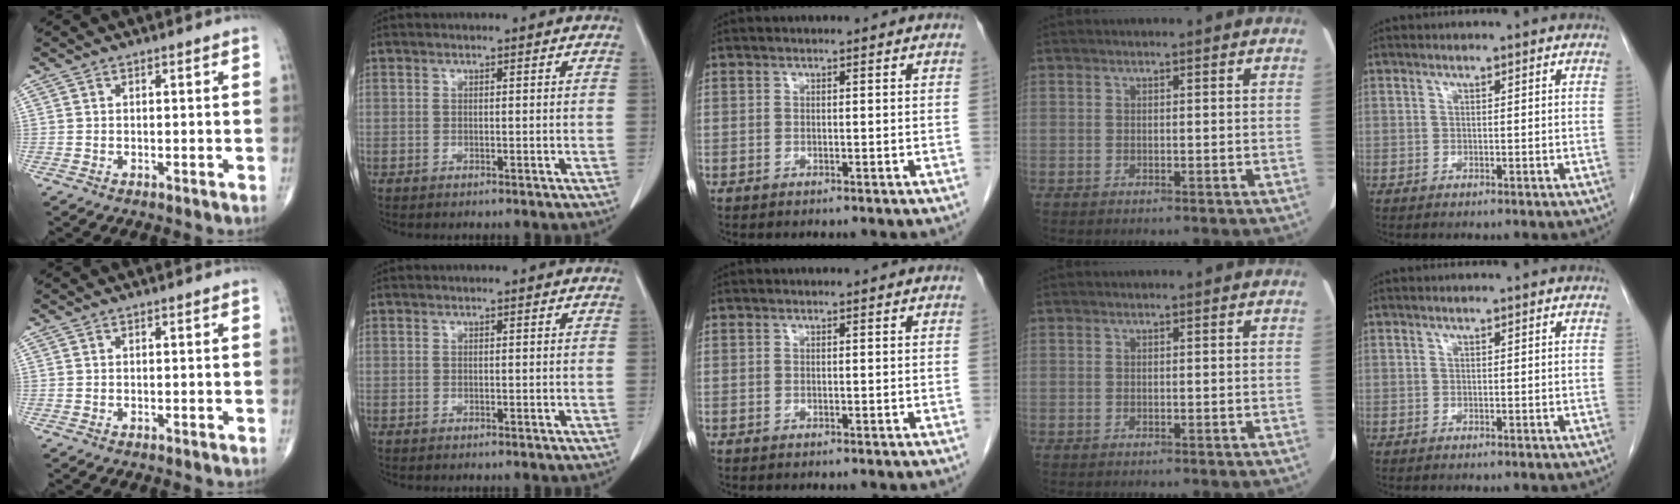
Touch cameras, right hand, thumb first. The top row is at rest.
{}